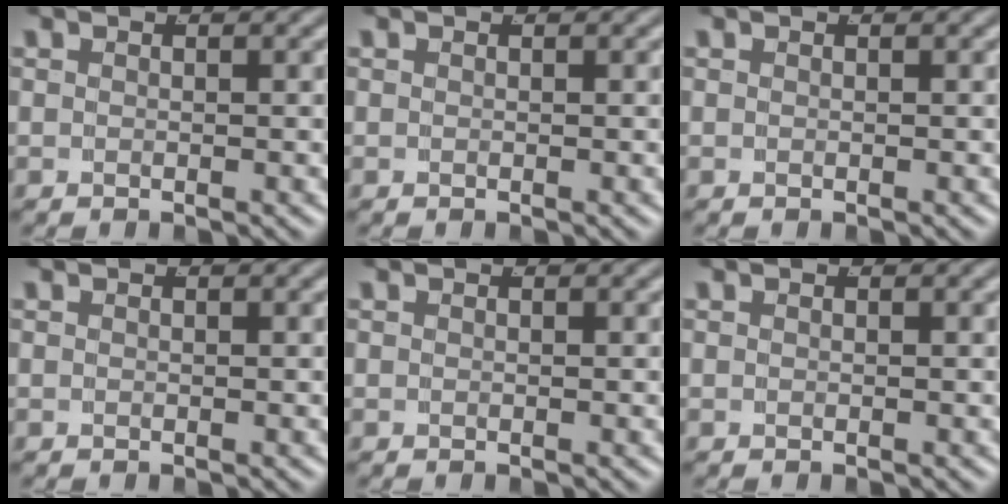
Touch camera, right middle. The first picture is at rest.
{"total": 0.0}
{"total": 0.0}
{"total": 0.0}
{"total": 0.0}
{"total": 0.0}